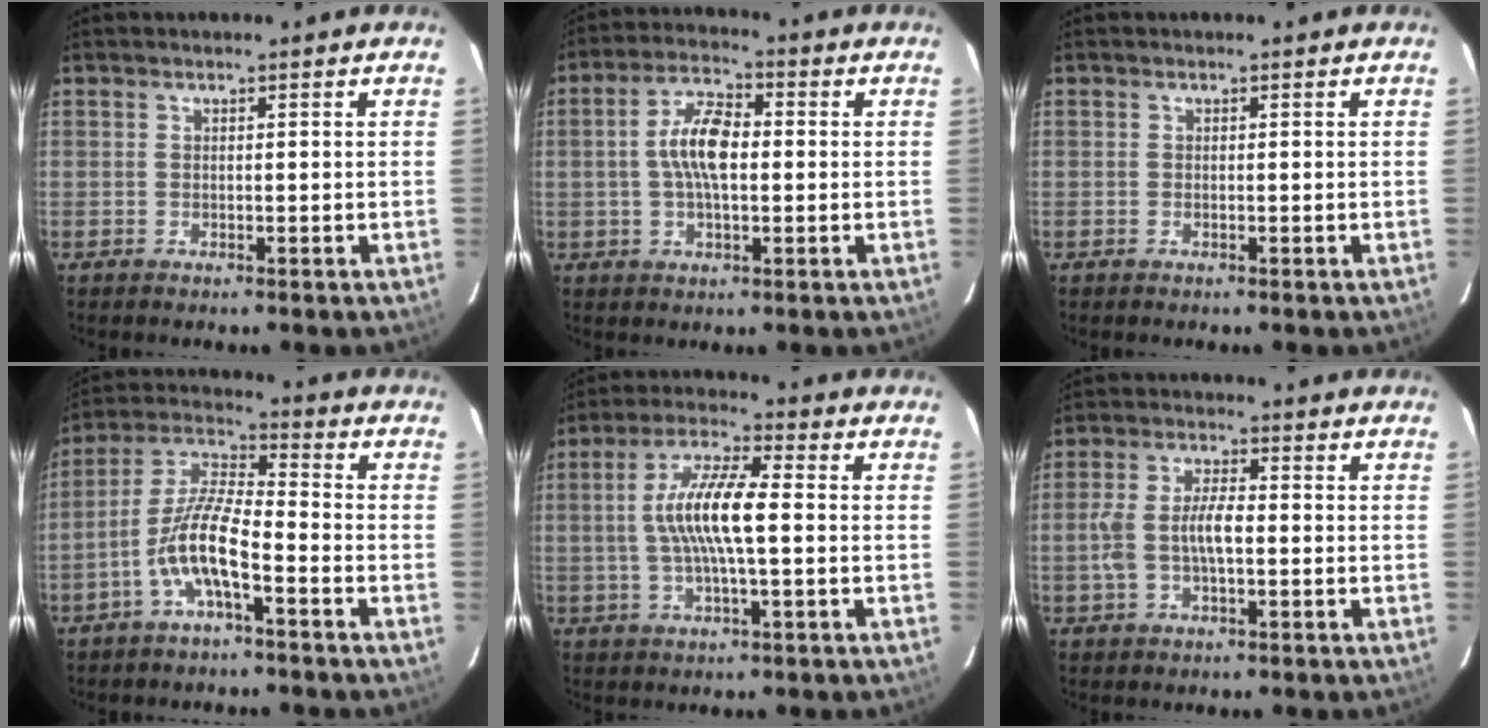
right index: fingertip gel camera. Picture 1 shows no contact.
{"total": 8.3, "force": [0.0, 3.6, 7.5], "torque": [-0.143, 0.015, -0.001]}
{"total": 0.0}
{"total": 9.8, "force": [-4.5, 2.2, 8.4], "torque": [-0.183, 0.006, -0.090]}
{"total": 11.0, "force": [-0.2, 2.1, 10.8], "torque": [-0.209, 0.010, -0.005]}
{"total": 7.1, "force": [-1.1, 2.9, 6.4], "torque": [-0.132, 0.009, -0.018]}